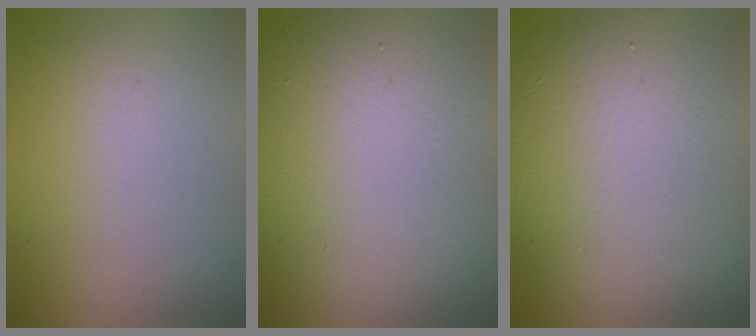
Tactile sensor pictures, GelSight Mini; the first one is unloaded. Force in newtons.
{"total": 12.7, "press": 12.7, "slide": 0.6}
{"total": 11.1, "press": 11.1, "slide": 0.8}